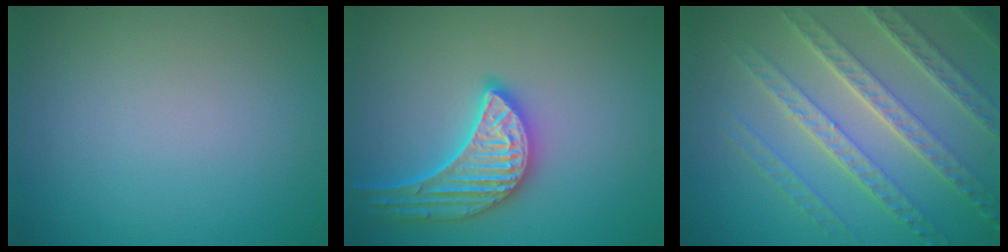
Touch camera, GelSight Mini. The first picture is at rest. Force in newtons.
{"total": 4.5, "press": 4.2, "slide": 1.5}
{"total": 8.0, "press": 5.5, "slide": 5.9}